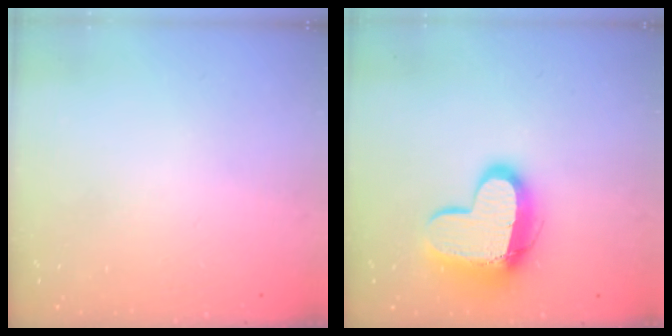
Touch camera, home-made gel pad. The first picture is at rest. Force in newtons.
{"total": 14.4, "press": 14.4, "slide": 1.0}